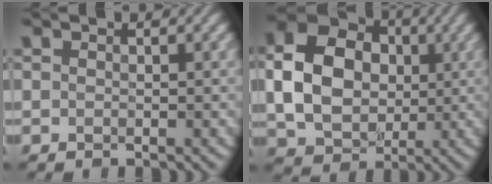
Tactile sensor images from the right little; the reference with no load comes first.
{"total": 10.4, "force": [0.1, 8.3, 6.2], "torque": [-0.139, 0.011, 0.005]}